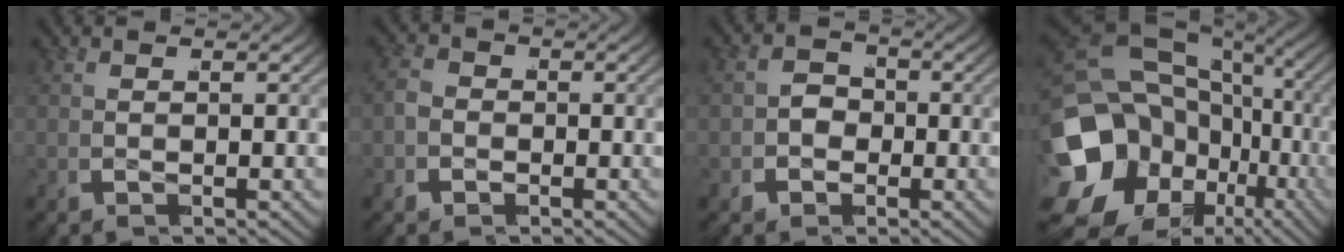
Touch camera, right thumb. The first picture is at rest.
{"total": 3.1, "force": [-0.4, 2.9, 1.3], "torque": [-0.029, 0.001, -0.014]}
{"total": 4.1, "force": [-0.6, 3.5, 2.1], "torque": [-0.031, 0.000, -0.017]}
{"total": 18.6, "force": [-3.3, 14.1, 11.7], "torque": [-0.238, -0.047, -0.047]}